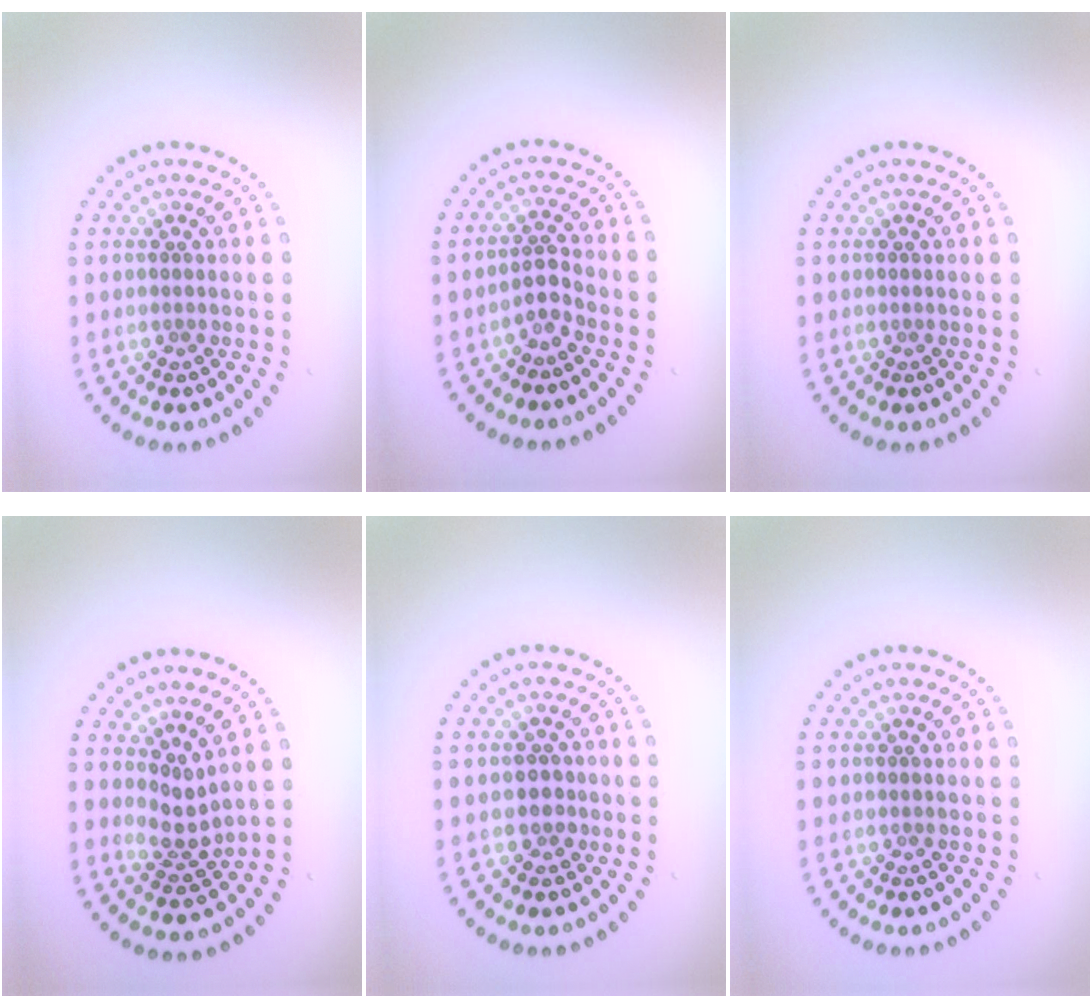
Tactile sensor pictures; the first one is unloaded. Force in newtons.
{"total": 1.7, "press": 1.3, "slide": 1.2}
{"total": 0.0}
{"total": 2.4, "press": 1.6, "slide": 1.8}
{"total": 1.5, "press": 1.4, "slide": 0.7}
{"total": 0.0}